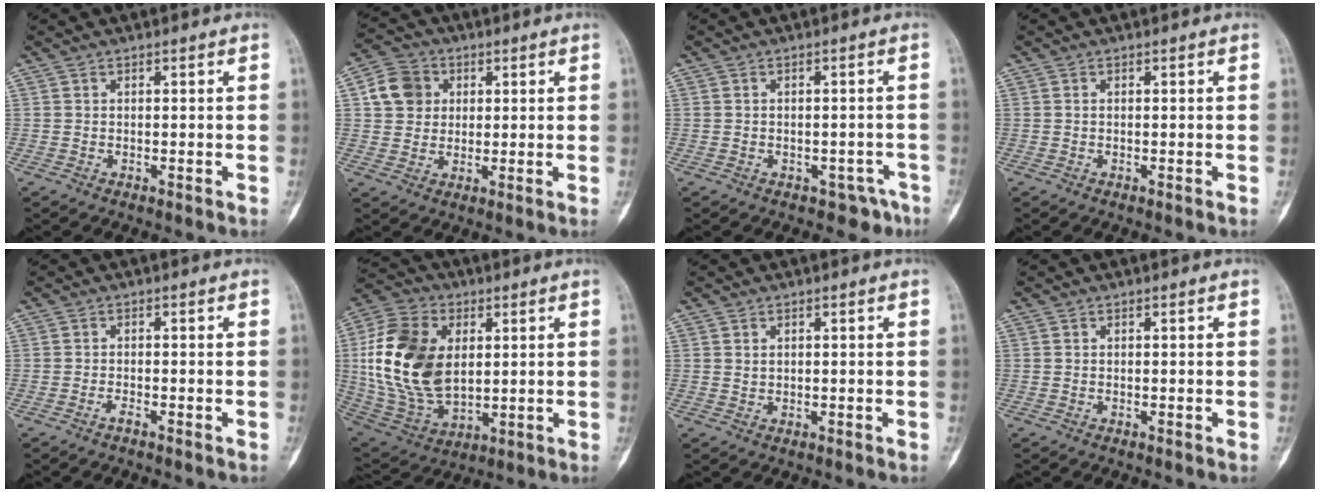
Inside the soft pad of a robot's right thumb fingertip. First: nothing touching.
{"total": 8.0, "force": [1.9, 7.0, 3.2], "torque": [-0.032, 0.002, 0.028]}
{"total": 3.9, "force": [-2.2, 3.0, 1.0], "torque": [0.009, 0.028, -0.021]}
{"total": 0.0}
{"total": 1.1, "force": [-0.9, 0.4, 0.5], "torque": [-0.010, 0.003, -0.018]}
{"total": 21.6, "force": [2.7, 14.3, 16.0], "torque": [-0.307, -0.012, 0.060]}
{"total": 1.2, "force": [0.3, 1.0, 0.6], "torque": [-0.002, -0.002, 0.008]}
{"total": 0.0}